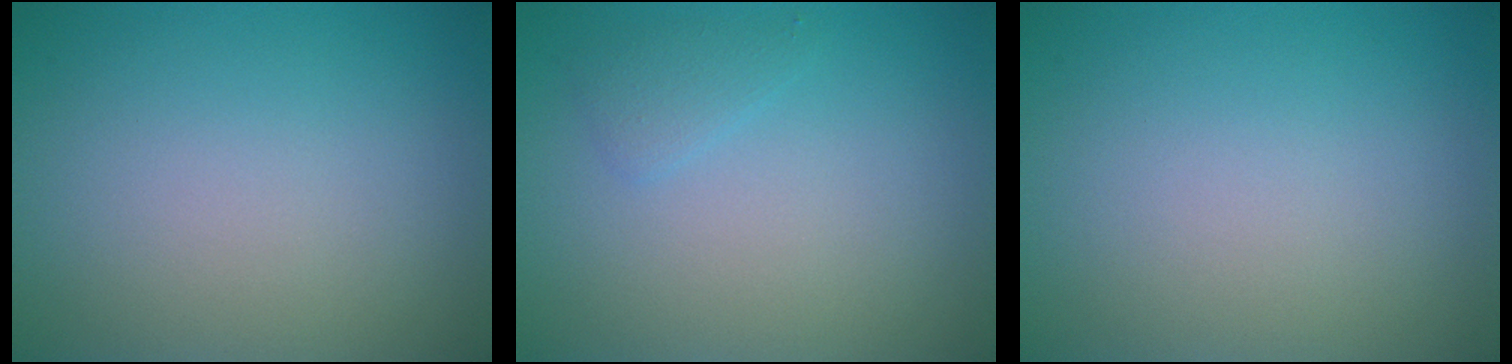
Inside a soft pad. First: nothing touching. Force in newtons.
{"total": 1.1, "press": 1.1, "slide": 0.1}
{"total": 0.0}